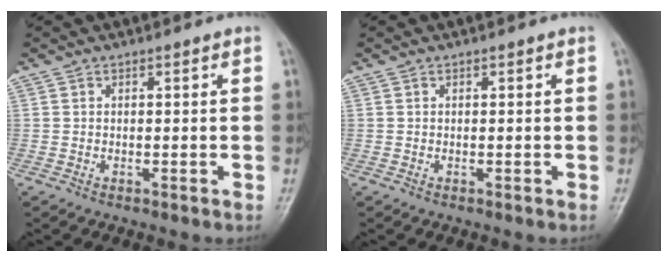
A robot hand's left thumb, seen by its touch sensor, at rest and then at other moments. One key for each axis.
{"total": 0.0}